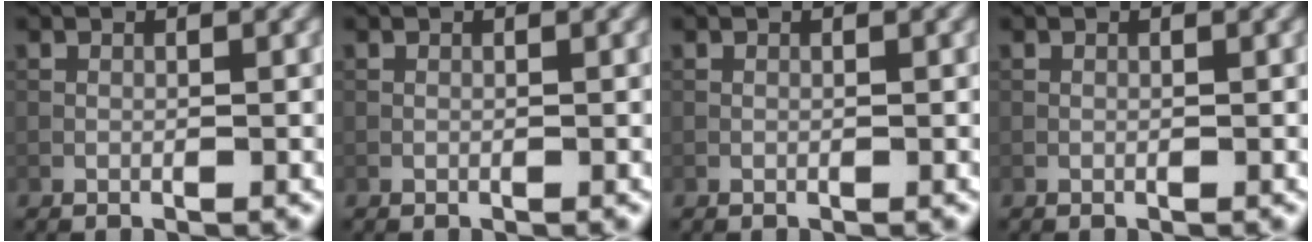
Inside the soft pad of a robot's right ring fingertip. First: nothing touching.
{"total": 0.0}
{"total": 0.0}
{"total": 0.0}